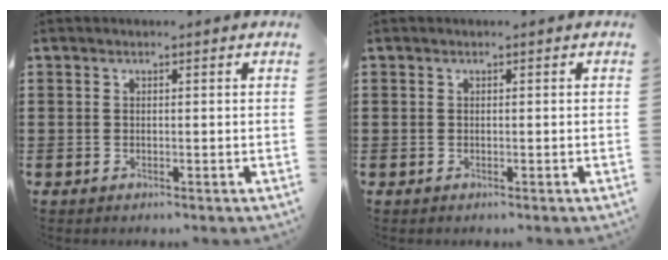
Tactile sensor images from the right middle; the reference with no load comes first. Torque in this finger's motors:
{"motor_torque": [0.00, 0.00, 0.00, 0.00]}